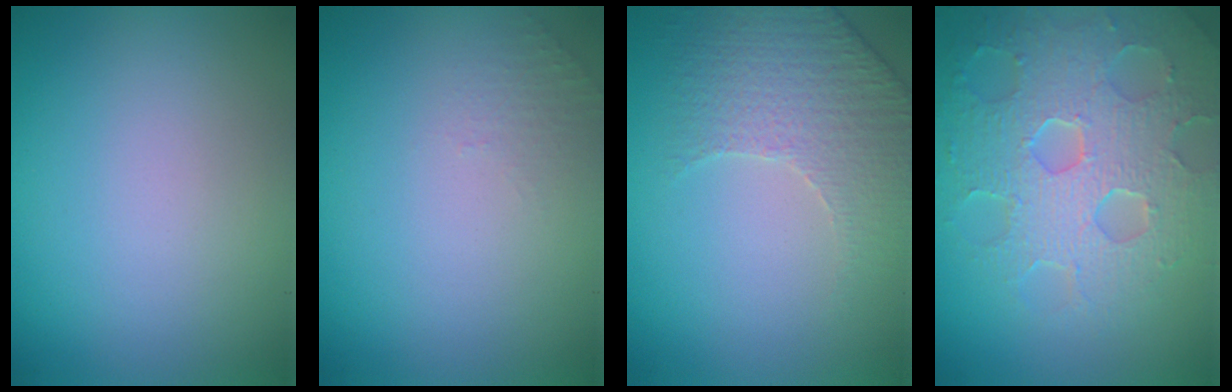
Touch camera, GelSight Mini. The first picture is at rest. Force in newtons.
{"total": 0.5, "press": 0.4, "slide": 0.4}
{"total": 2.6, "press": 2.4, "slide": 1.0}
{"total": 8.5, "press": 5.9, "slide": 6.1}